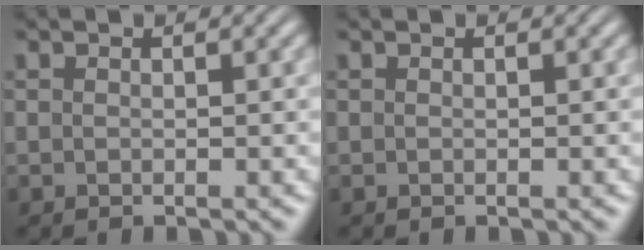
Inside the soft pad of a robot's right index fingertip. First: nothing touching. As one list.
[{"total": 0.0}]